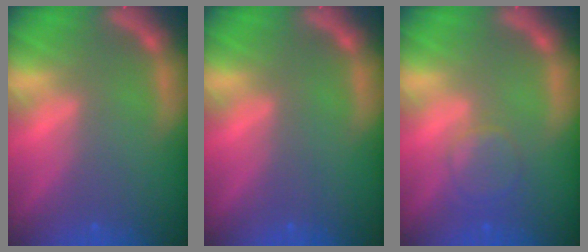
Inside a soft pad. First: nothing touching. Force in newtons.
{"total": 0.0}
{"total": 3.5}